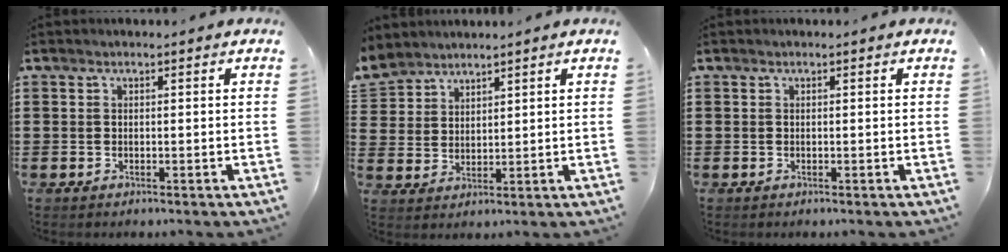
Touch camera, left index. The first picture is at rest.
{"total": 4.0, "force": [3.6, 1.6, -0.3], "torque": [-0.013, -0.010, 0.070]}
{"total": 0.0}